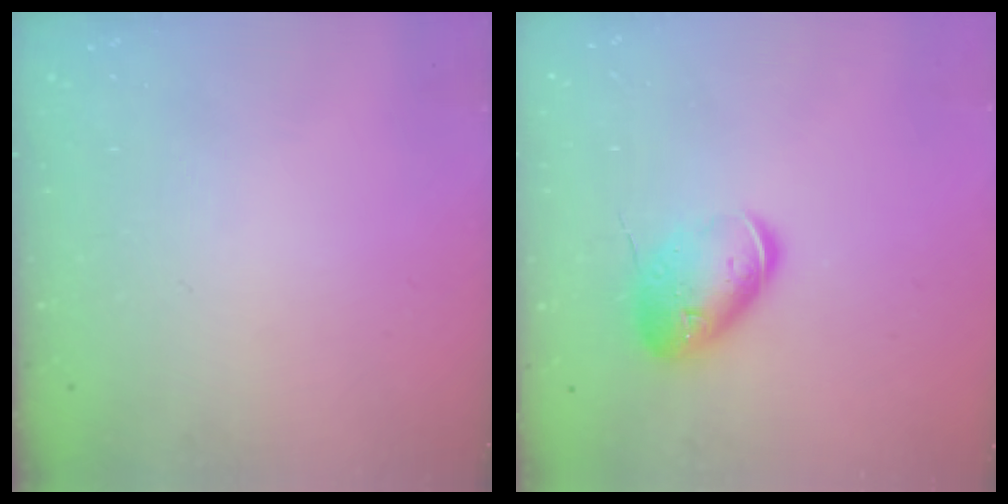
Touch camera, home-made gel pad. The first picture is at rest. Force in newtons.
{"total": 12.3, "press": 12.2, "slide": 1.7}